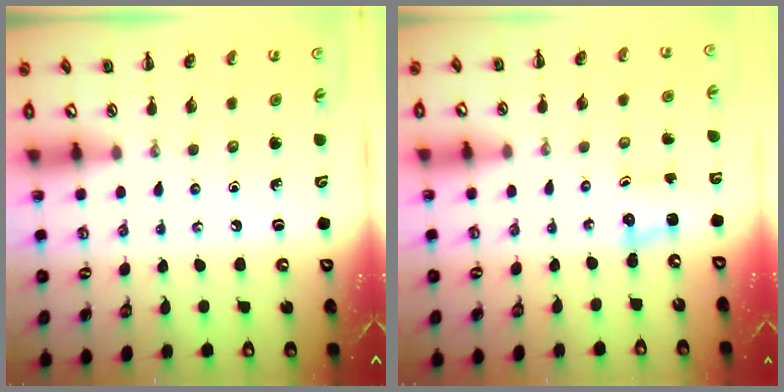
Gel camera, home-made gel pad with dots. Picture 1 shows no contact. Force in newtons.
{"total": 1.3, "press": 1.2, "slide": 0.3}